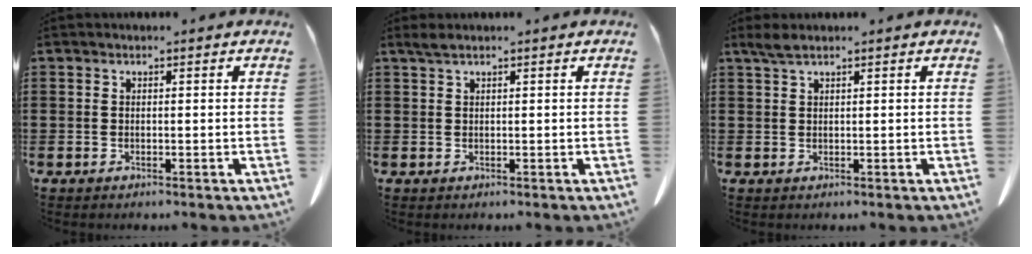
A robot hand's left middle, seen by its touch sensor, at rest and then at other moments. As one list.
[{"total": 1.2, "force": [0.8, 0.1, 0.9], "torque": [-0.020, 0.001, 0.015]}, {"total": 1.9, "force": [1.3, 0.2, 1.4], "torque": [-0.030, 0.002, 0.024]}]